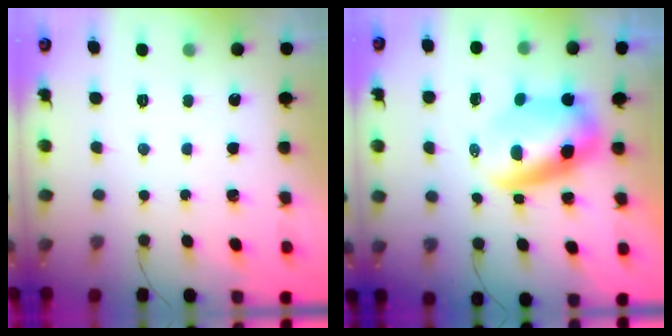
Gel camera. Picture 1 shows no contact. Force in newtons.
{"total": 7.3, "press": 7.0, "slide": 1.8}